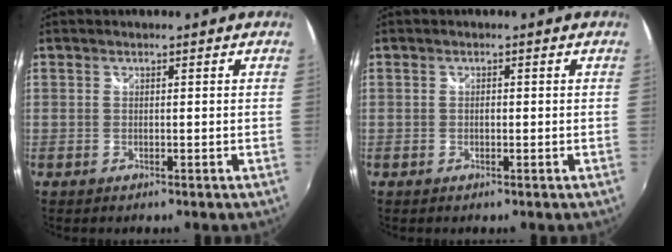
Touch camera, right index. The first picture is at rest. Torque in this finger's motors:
{"motor_torque": [0.08, 0.07, 0.08, 0.01]}